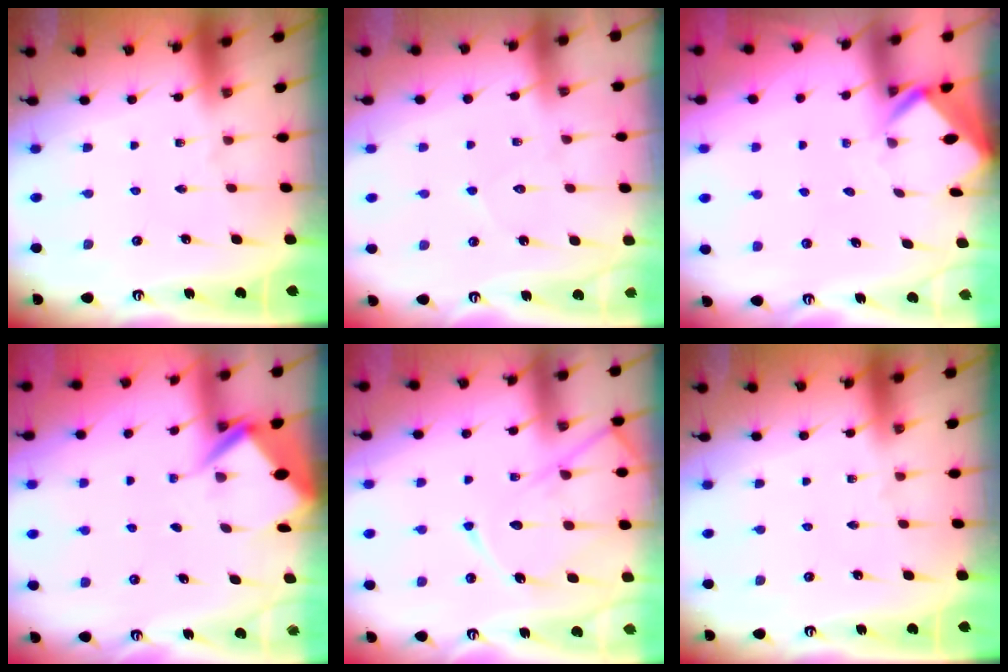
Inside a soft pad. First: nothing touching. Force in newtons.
{"total": 6.1, "press": 6.0, "slide": 0.7}
{"total": 2.8, "press": 2.8, "slide": 0.2}
{"total": 3.5, "press": 3.5, "slide": 0.3}
{"total": 13.0, "press": 12.9, "slide": 1.3}
{"total": 0.0}